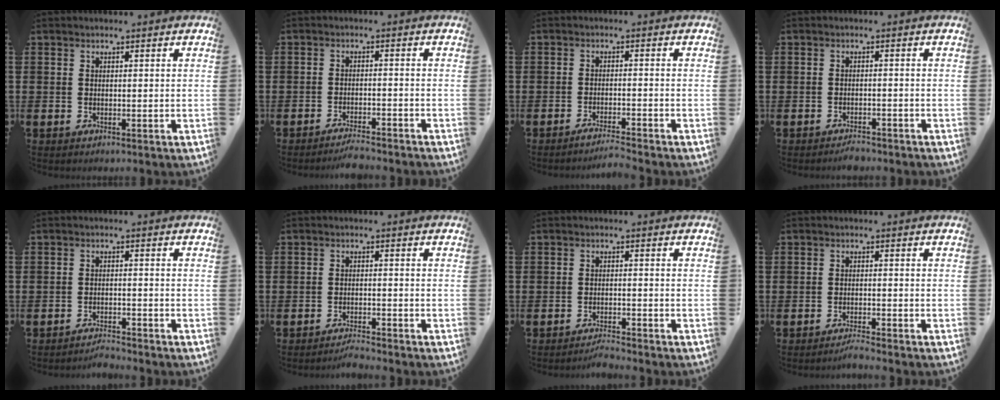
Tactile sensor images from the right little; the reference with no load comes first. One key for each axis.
{"total": 2.4, "fx": -2.3, "fy": -0.1, "fz": 0.6, "tx": -0.011, "ty": 0.005, "tz": -0.047}
{"total": 2.2, "fx": -2.1, "fy": -0.2, "fz": 0.7, "tx": -0.011, "ty": 0.002, "tz": -0.040}
{"total": 1.5, "fx": -1.5, "fy": 0.1, "fz": 0.1, "tx": -0.005, "ty": 0.002, "tz": -0.031}
{"total": 2.0, "fx": -2.0, "fy": -0.1, "fz": 0.0, "tx": -0.006, "ty": 0.003, "tz": -0.043}
{"total": 1.9, "fx": -1.8, "fy": -0.1, "fz": 0.3, "tx": -0.008, "ty": 0.004, "tz": -0.037}
{"total": 1.8, "fx": -1.7, "fy": -0.1, "fz": 0.3, "tx": -0.007, "ty": 0.004, "tz": -0.034}
{"total": 1.7, "fx": -1.6, "fy": -0.2, "fz": 0.6, "tx": -0.010, "ty": 0.002, "tz": -0.031}